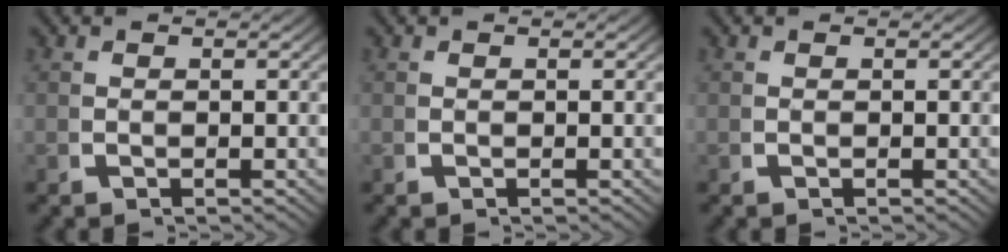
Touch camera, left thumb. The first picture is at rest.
{"total": 0.0}
{"total": 0.0}